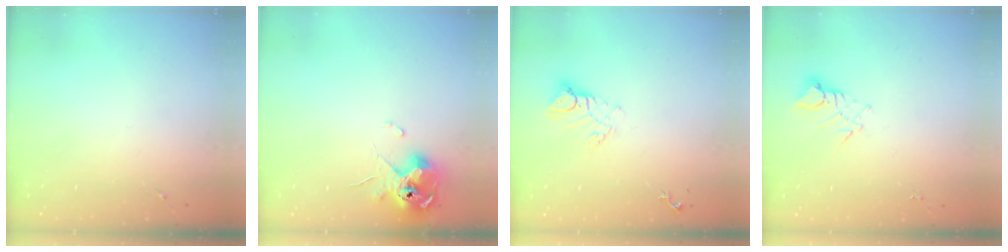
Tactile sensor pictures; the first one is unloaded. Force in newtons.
{"total": 10.4, "press": 10.3, "slide": 1.4}
{"total": 7.6, "press": 7.6, "slide": 0.7}
{"total": 3.7, "press": 3.7, "slide": 0.2}